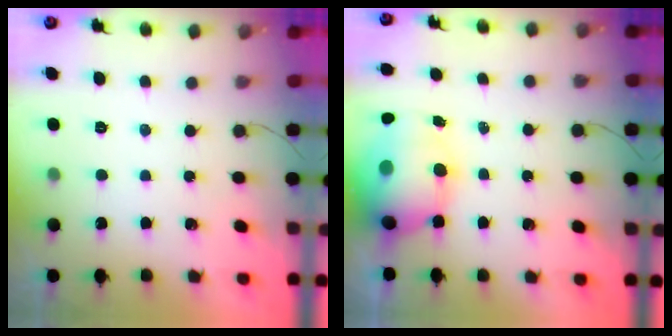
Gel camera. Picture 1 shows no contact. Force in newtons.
{"total": 15.3, "press": 14.8, "slide": 3.9}